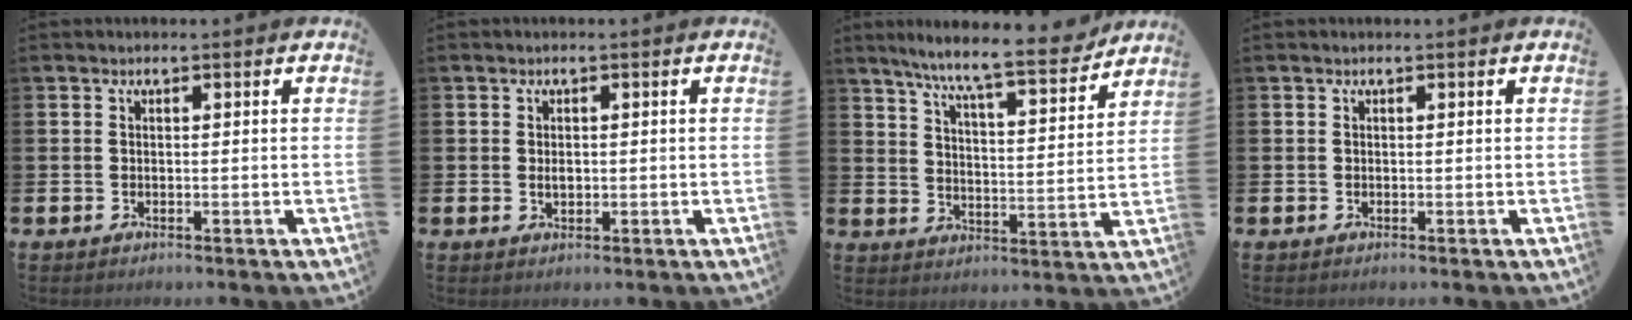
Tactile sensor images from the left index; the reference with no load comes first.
{"total": 1.1, "force": [0.1, 0.7, 0.9], "torque": [-0.006, 0.001, -0.002]}
{"total": 9.3, "force": [8.3, 0.4, 4.1], "torque": [-0.103, -0.050, 0.142]}
{"total": 0.0}